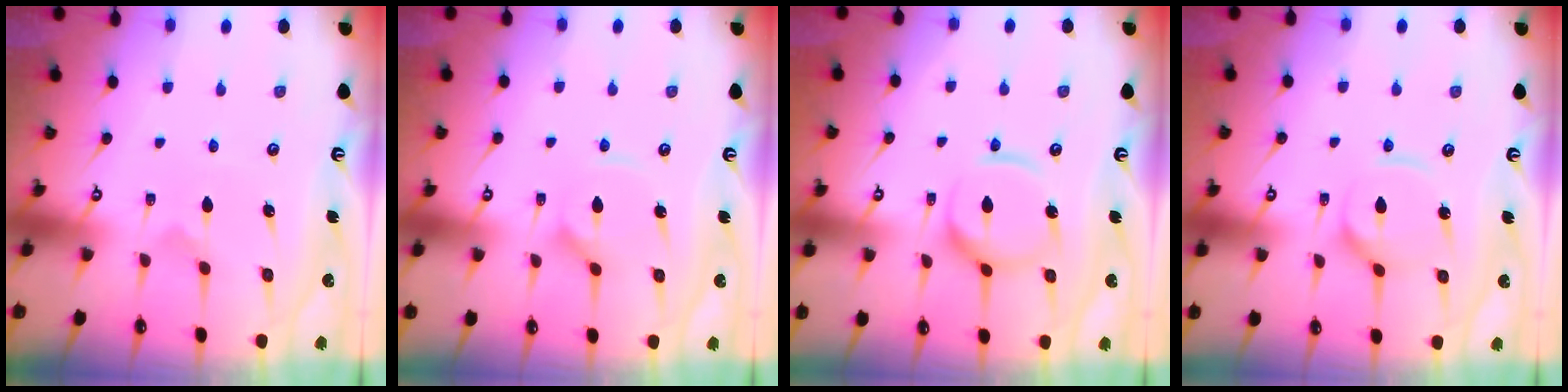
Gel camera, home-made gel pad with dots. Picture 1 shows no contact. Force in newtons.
{"total": 2.7, "press": 2.6, "slide": 0.4}
{"total": 10.3, "press": 10.2, "slide": 1.0}
{"total": 5.4, "press": 5.4, "slide": 0.4}